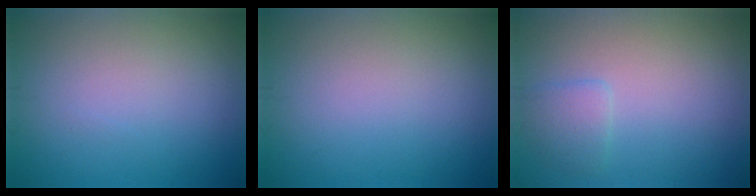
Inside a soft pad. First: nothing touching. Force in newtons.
{"total": 0.0}
{"total": 1.6, "press": 1.6, "slide": 0.1}